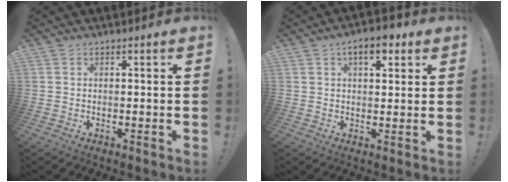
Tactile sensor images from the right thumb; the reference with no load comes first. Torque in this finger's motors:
{"motor_torque": [0.08, 0.97, 0.89, 0.08, 0.05]}